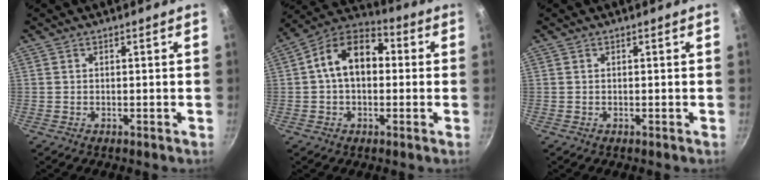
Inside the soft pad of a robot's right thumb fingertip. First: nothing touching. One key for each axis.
{"total": 12.9, "fx": 1.2, "fy": 8.7, "fz": 9.4, "tx": -0.116, "ty": 0.035, "tz": -0.002}
{"total": 0.0}